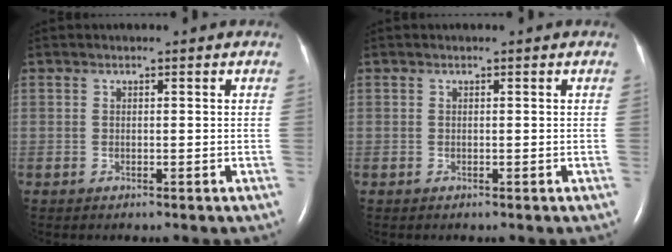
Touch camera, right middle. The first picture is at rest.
{"total": 0.0}